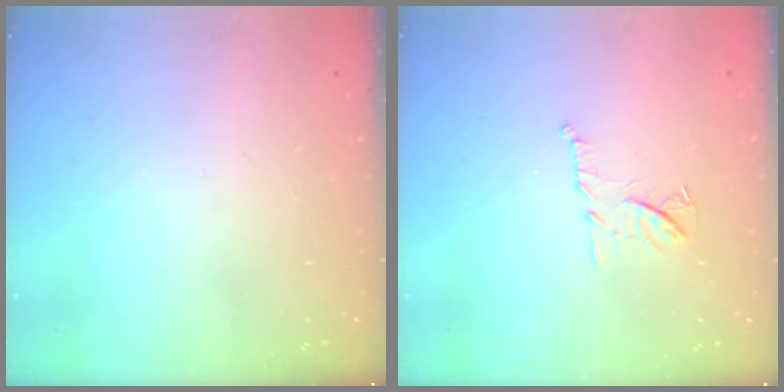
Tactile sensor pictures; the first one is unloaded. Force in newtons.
{"total": 9.1, "press": 9.1, "slide": 0.2}